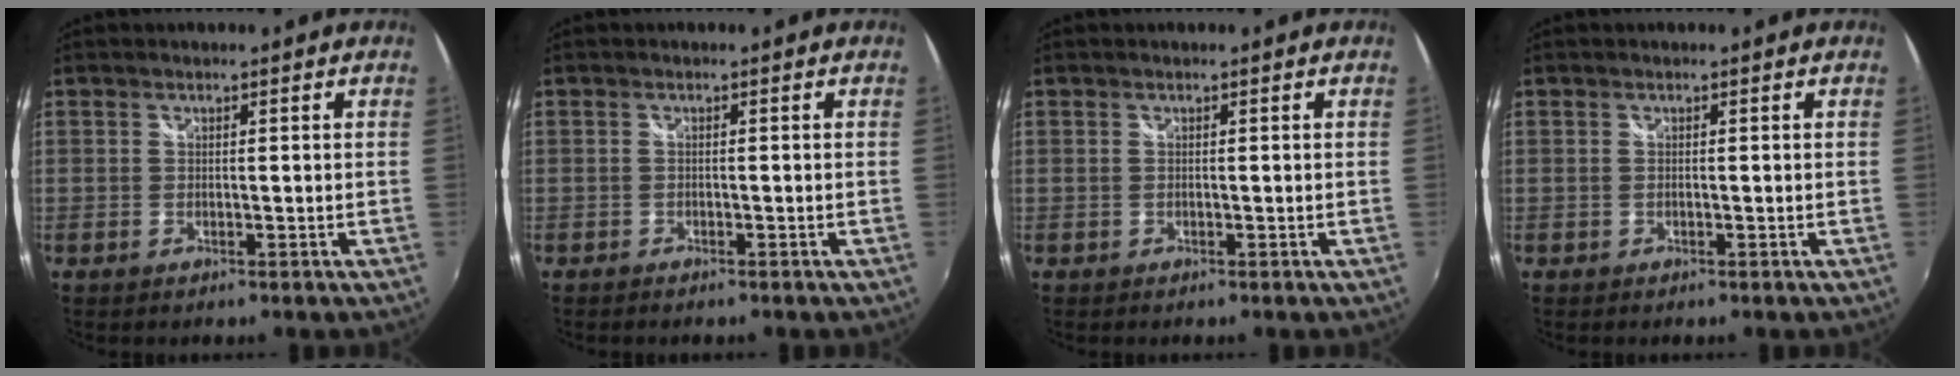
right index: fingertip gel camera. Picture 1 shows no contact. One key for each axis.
{"total": 1.0, "fx": -0.8, "fy": 0.3, "fz": 0.4, "tx": -0.011, "ty": -0.003, "tz": -0.016}
{"total": 0.0}
{"total": 0.0}